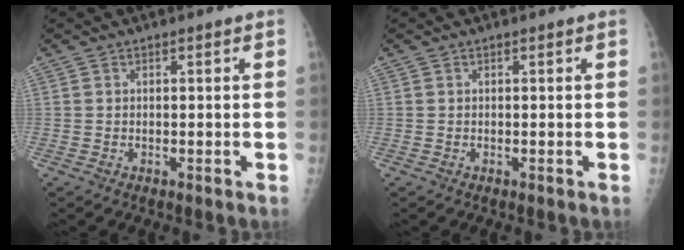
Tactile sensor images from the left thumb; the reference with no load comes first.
{"total": 0.0}